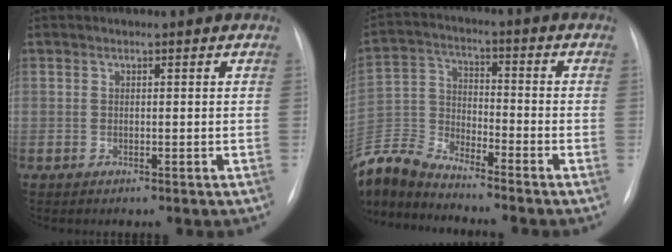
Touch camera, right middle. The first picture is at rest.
{"total": 11.3, "force": [-11.1, 0.5, 2.3], "torque": [-0.059, 0.006, -0.224]}